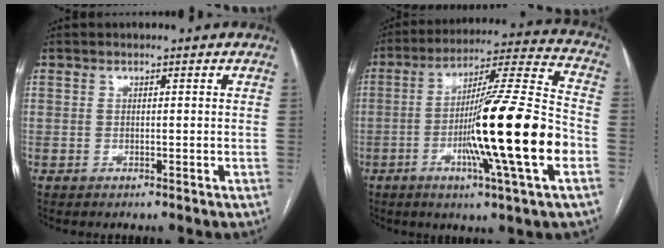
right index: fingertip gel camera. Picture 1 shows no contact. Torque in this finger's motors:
{"motor_torque": [2.14, 0.00, 1.05, 0.21]}